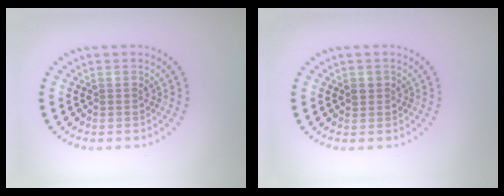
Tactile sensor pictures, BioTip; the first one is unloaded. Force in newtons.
{"total": 0.9, "press": 0.8, "slide": 0.4}